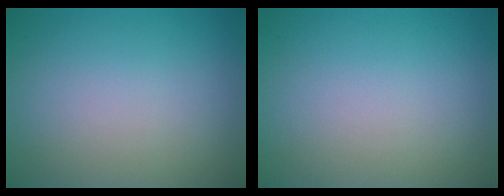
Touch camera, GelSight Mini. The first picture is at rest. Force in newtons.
{"total": 0.0}